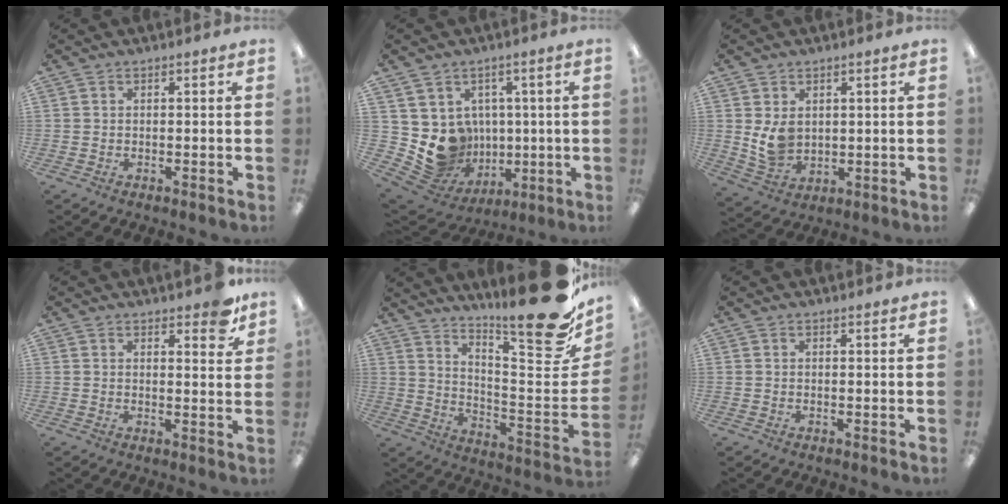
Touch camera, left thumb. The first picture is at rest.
{"total": 10.1, "force": [-0.4, 9.8, 2.5], "torque": [-0.072, -0.021, 0.012]}
{"total": 6.7, "force": [1.9, 4.9, 4.1], "torque": [-0.072, -0.009, 0.034]}
{"total": 5.1, "force": [4.0, 1.9, 2.6], "torque": [-0.023, -0.024, 0.066]}
{"total": 23.9, "force": [16.1, 6.3, 16.5], "torque": [-0.204, -0.125, 0.256]}
{"total": 0.6, "force": [0.5, 0.0, 0.4], "torque": [-0.008, 0.000, 0.008]}